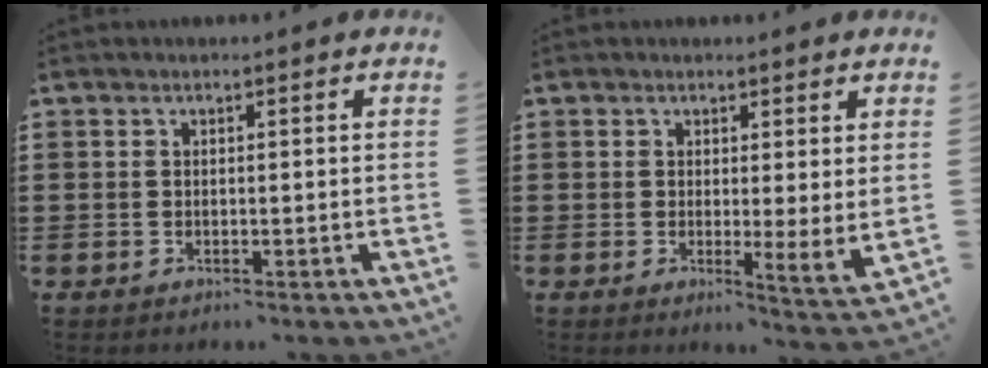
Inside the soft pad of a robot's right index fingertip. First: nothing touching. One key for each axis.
{"total": 3.2, "fx": 1.6, "fy": 0.5, "fz": 2.7, "tx": -0.041, "ty": -0.014, "tz": 0.029}